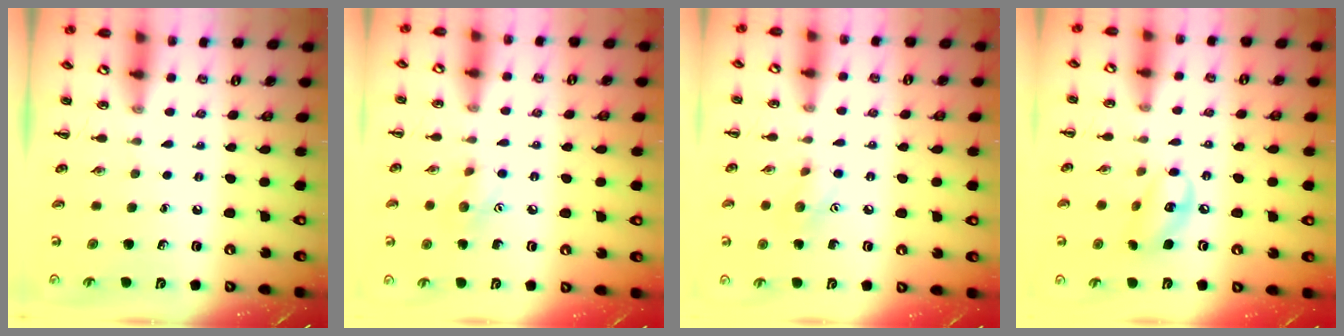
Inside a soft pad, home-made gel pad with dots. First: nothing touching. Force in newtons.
{"total": 7.2, "press": 7.2, "slide": 0.8}
{"total": 7.2, "press": 7.2, "slide": 0.8}
{"total": 10.2, "press": 10.0, "slide": 1.8}